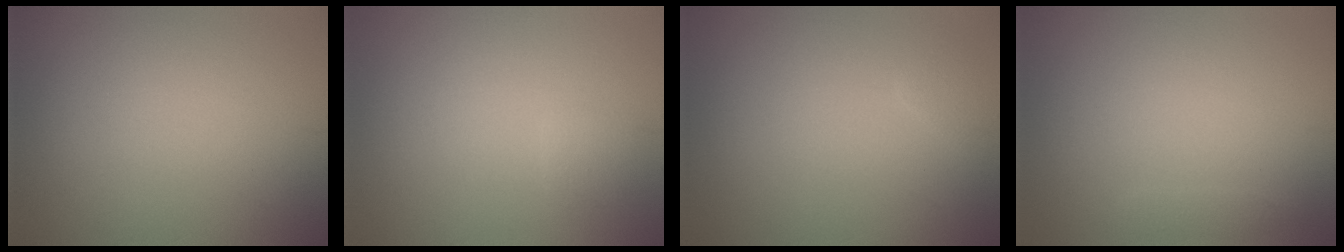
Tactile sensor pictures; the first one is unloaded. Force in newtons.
{"total": 0.9, "press": 0.9, "slide": 0.1}
{"total": 0.8, "press": 0.8, "slide": 0.1}
{"total": 0.7, "press": 0.7, "slide": 0.1}